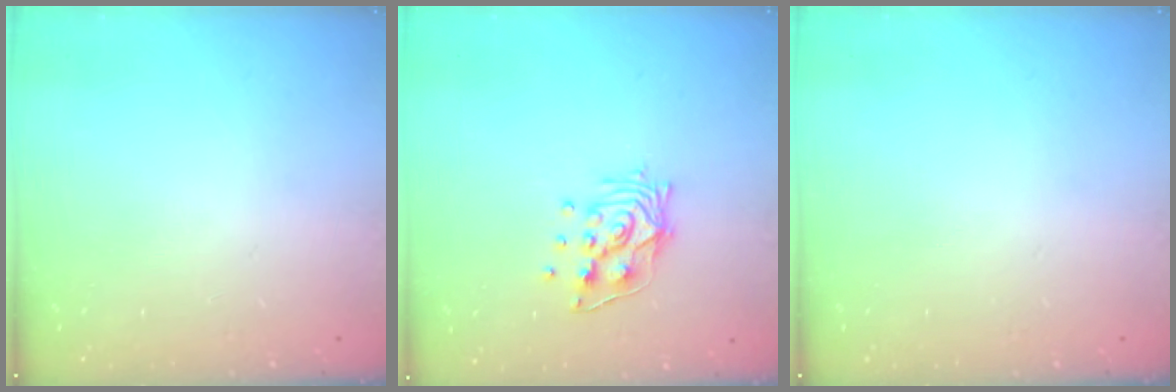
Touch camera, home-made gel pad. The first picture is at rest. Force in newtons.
{"total": 11.1, "press": 11.1, "slide": 1.4}
{"total": 0.0}